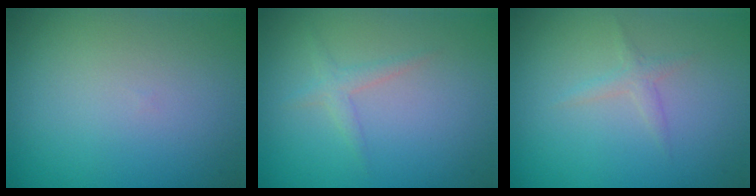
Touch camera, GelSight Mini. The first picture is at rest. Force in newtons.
{"total": 1.3, "press": 1.3, "slide": 0.1}
{"total": 1.0, "press": 1.0, "slide": 0.0}